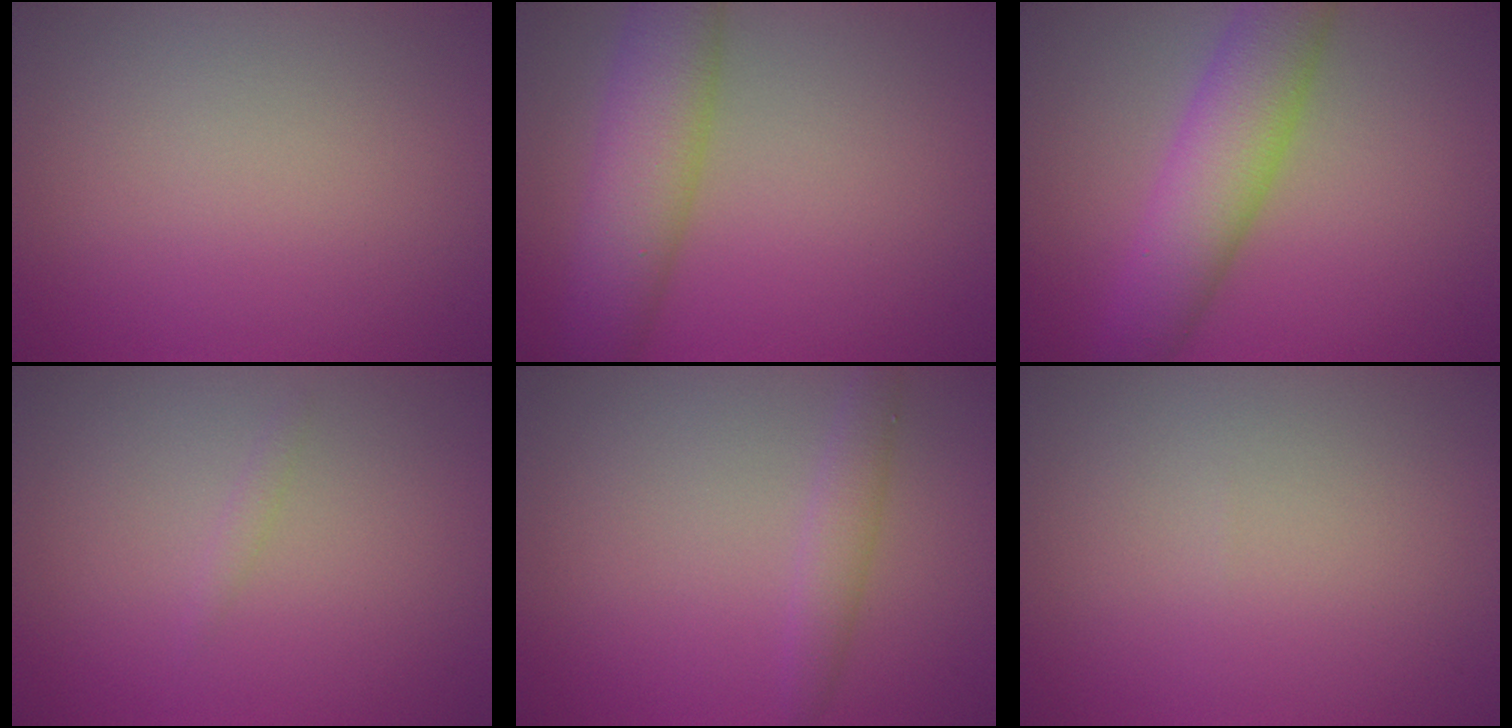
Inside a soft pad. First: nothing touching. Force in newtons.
{"total": 6.7, "press": 6.7, "slide": 0.2}
{"total": 6.8, "press": 6.8, "slide": 0.3}
{"total": 0.6, "press": 0.6, "slide": 0.0}
{"total": 1.9, "press": 1.9, "slide": 0.1}
{"total": 0.0}